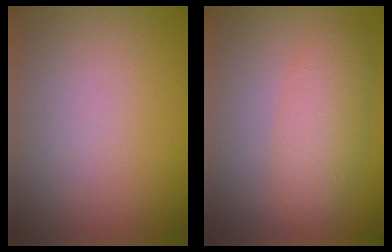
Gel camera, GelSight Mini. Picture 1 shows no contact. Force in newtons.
{"total": 3.7, "press": 3.7, "slide": 0.1}